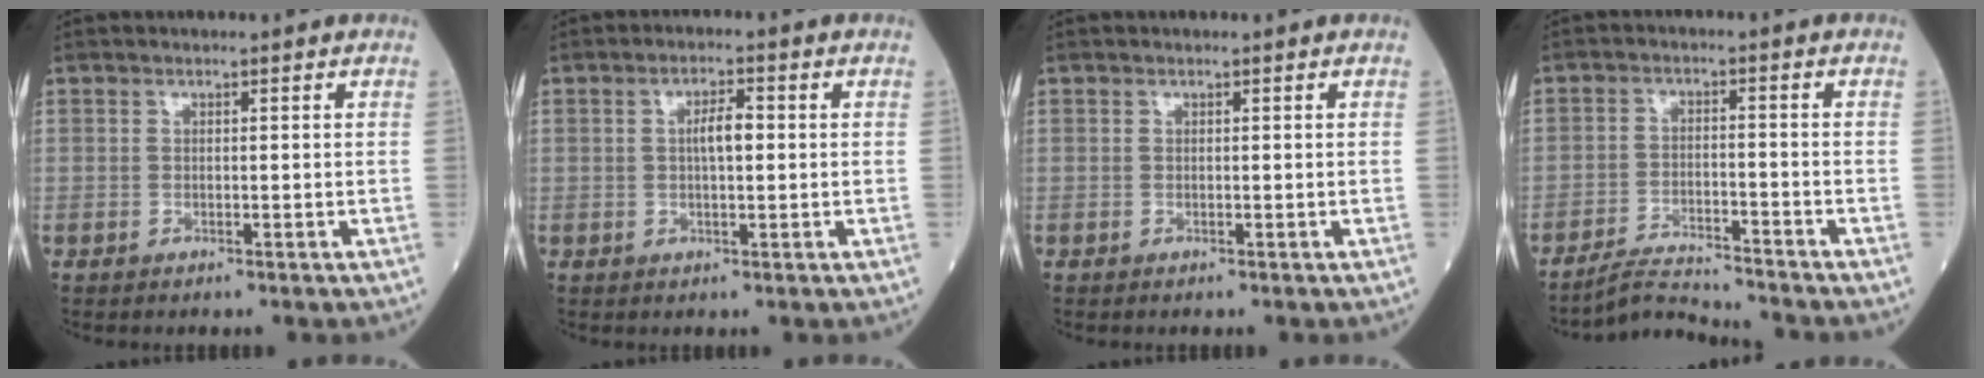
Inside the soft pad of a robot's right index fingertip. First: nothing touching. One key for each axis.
{"total": 3.4, "fx": 0.3, "fy": 0.9, "fz": 3.2, "tx": -0.057, "ty": 0.006, "tz": 0.004}
{"total": 0.0}
{"total": 6.0, "fx": -5.9, "fy": -0.9, "fz": 0.1, "tx": -0.005, "ty": -0.010, "tz": -0.106}